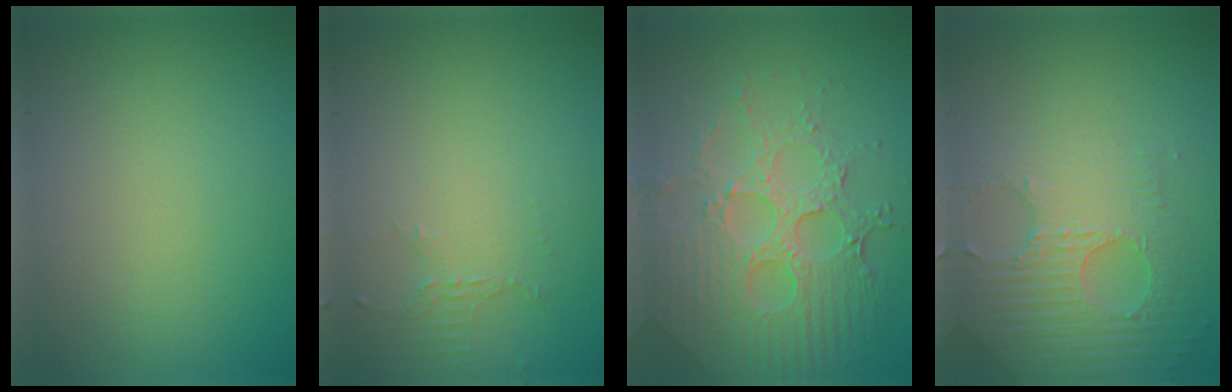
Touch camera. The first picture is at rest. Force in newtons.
{"total": 2.2, "press": 1.6, "slide": 1.5}
{"total": 7.6, "press": 5.6, "slide": 5.1}
{"total": 5.9, "press": 4.8, "slide": 3.4}